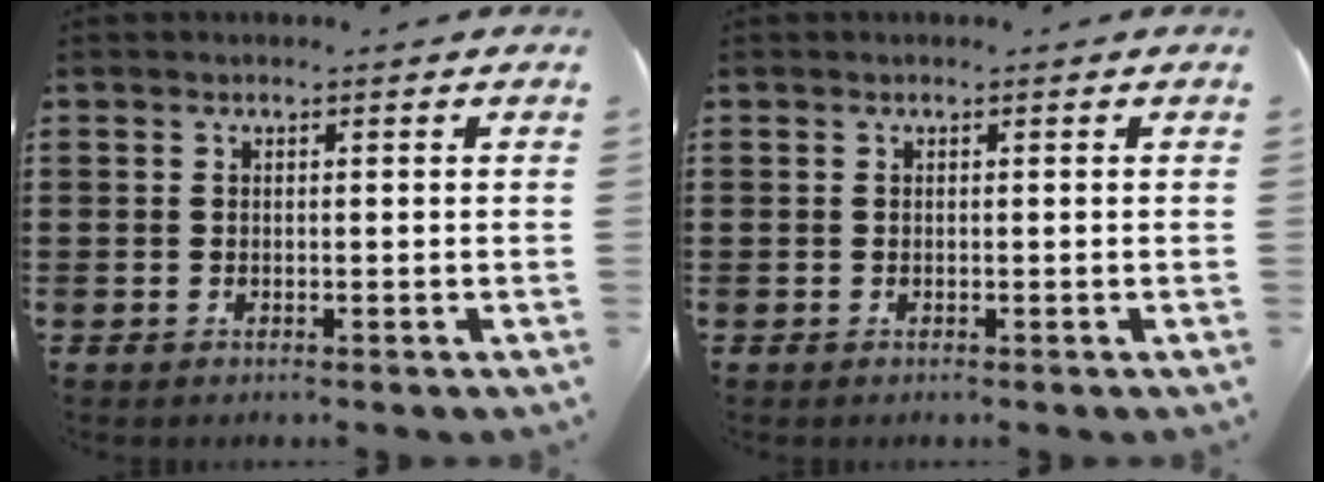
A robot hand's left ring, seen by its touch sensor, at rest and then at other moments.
{"total": 0.0}